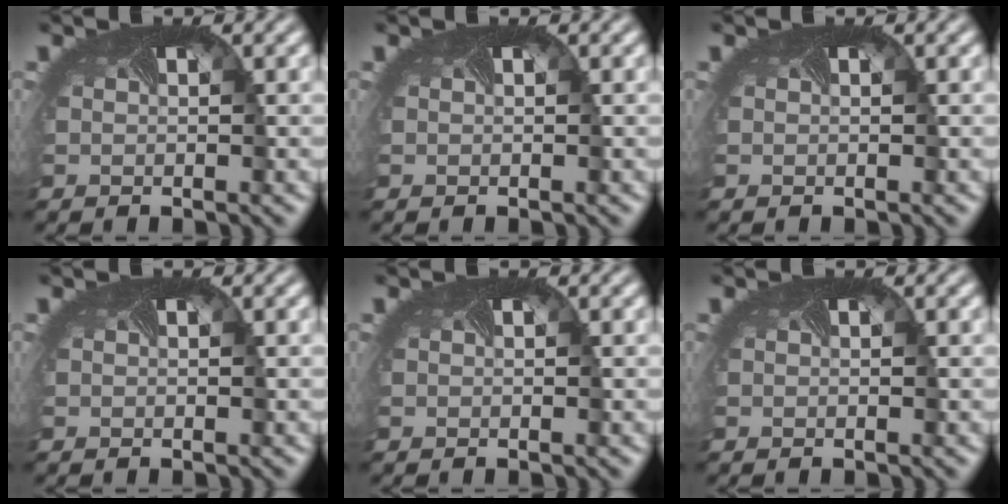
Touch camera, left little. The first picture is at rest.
{"total": 0.0}
{"total": 0.0}
{"total": 0.0}
{"total": 0.0}
{"total": 0.0}